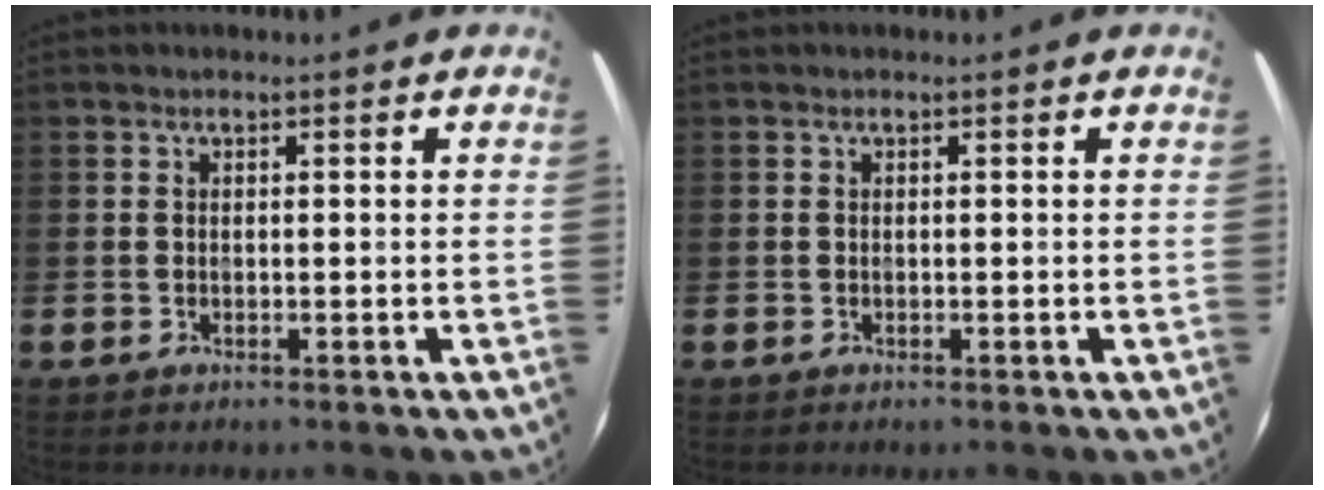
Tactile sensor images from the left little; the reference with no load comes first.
{"total": 0.0}